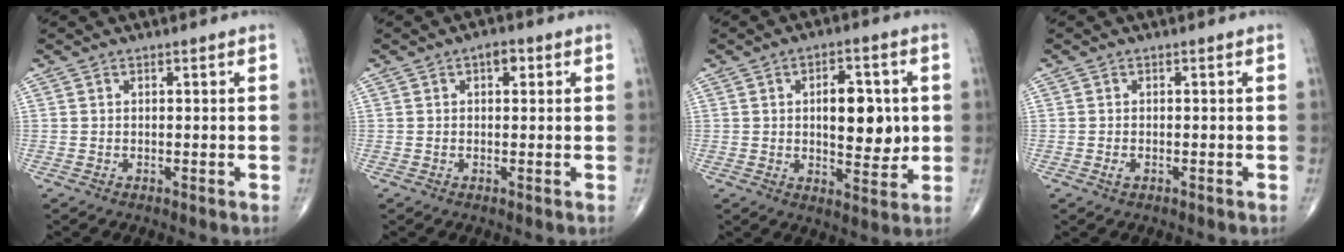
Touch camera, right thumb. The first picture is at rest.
{"total": 2.5, "force": [0.9, 1.4, 1.9], "torque": [-0.018, 0.002, 0.009]}
{"total": 10.8, "force": [1.0, 5.4, 9.3], "torque": [-0.105, -0.010, 0.020]}
{"total": 0.9, "force": [-0.4, 0.5, 0.7], "torque": [-0.017, 0.000, -0.006]}